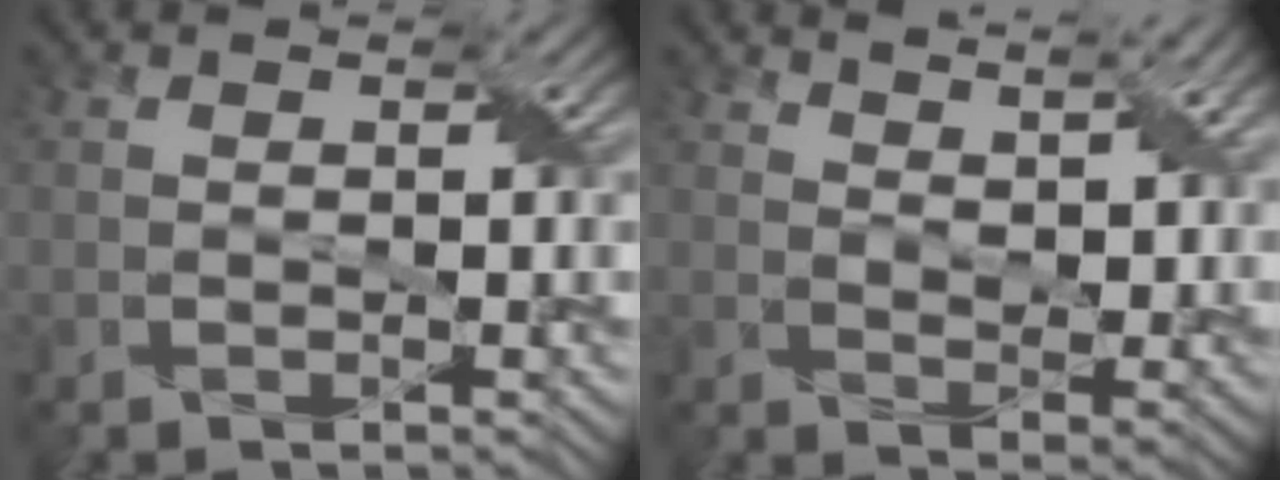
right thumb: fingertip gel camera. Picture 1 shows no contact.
{"total": 6.9, "force": [4.9, 2.4, 4.2], "torque": [-0.076, -0.008, 0.085]}